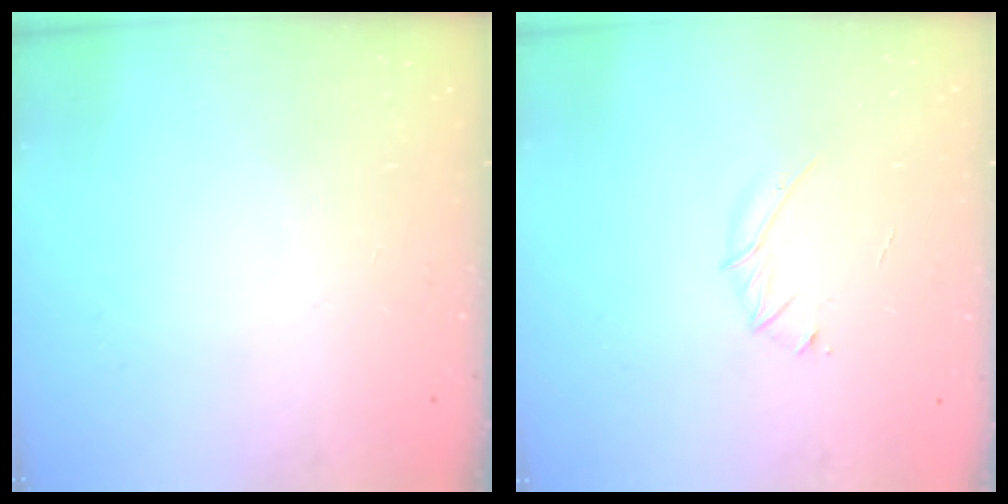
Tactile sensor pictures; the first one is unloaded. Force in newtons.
{"total": 3.3, "press": 3.2, "slide": 0.9}